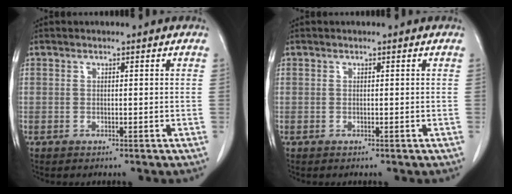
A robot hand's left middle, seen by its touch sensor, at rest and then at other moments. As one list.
[{"total": 0.0}]